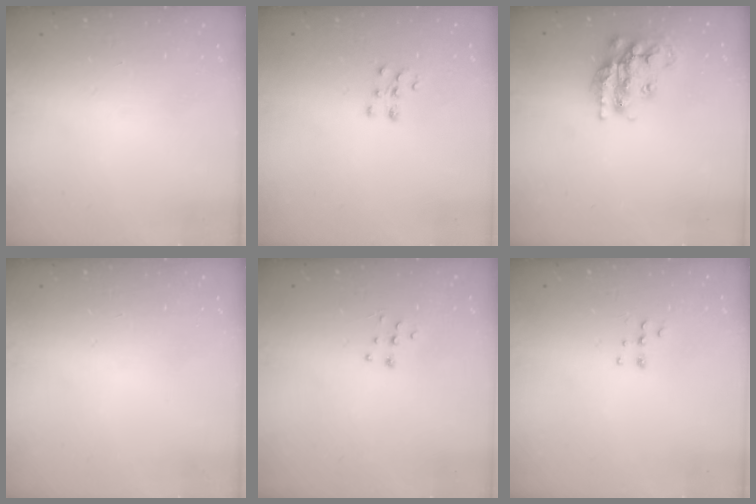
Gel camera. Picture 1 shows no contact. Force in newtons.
{"total": 7.6, "press": 7.6, "slide": 0.5}
{"total": 17.8, "press": 17.7, "slide": 1.3}
{"total": 0.0}
{"total": 3.7, "press": 3.7, "slide": 0.2}
{"total": 5.3, "press": 5.2, "slide": 0.5}